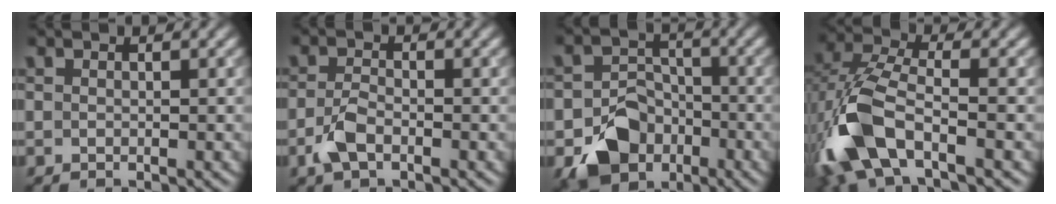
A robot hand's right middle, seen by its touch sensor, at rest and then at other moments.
{"total": 2.5, "force": [-1.2, 1.2, 1.8], "torque": [-0.042, -0.002, -0.029]}
{"total": 5.7, "force": [-2.9, 4.3, 2.4], "torque": [-0.033, -0.009, -0.051]}
{"total": 8.5, "force": [-3.7, 4.1, 6.4], "torque": [-0.152, -0.007, -0.085]}